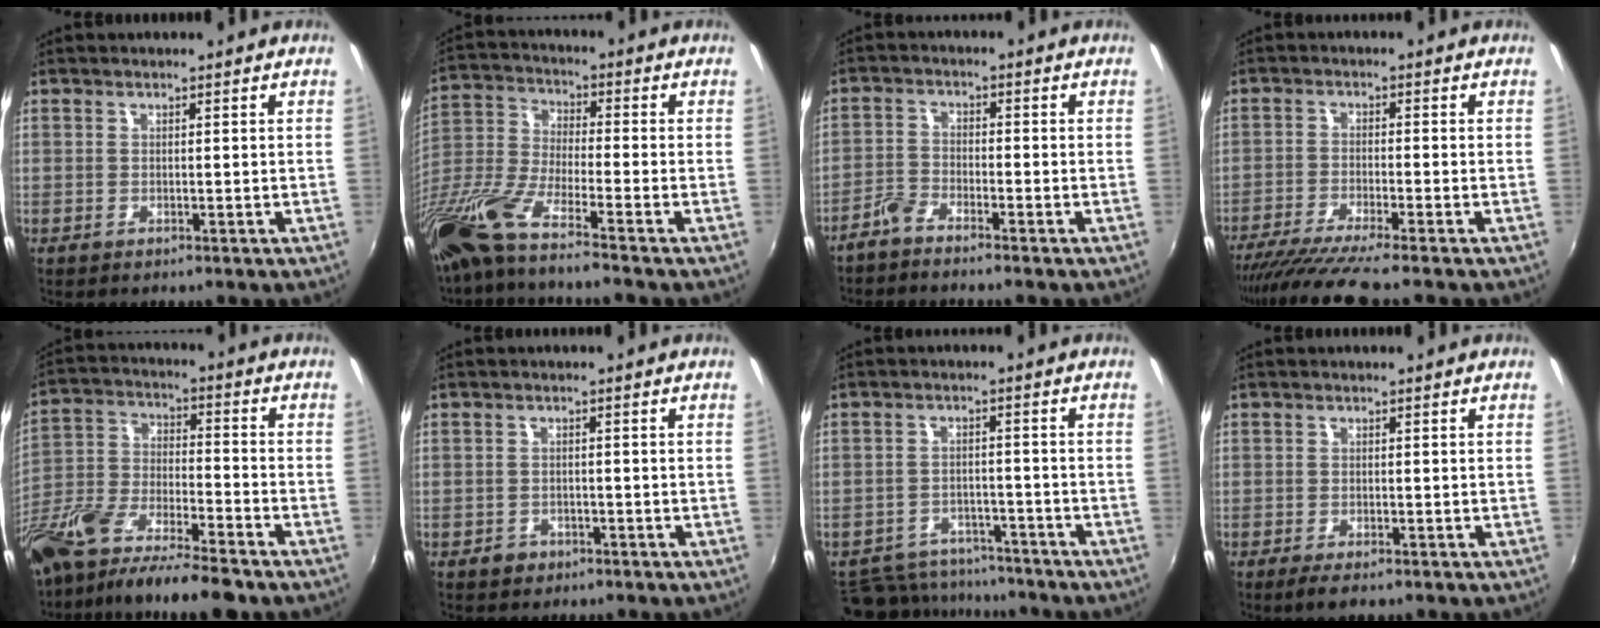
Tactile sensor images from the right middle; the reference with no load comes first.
{"total": 14.4, "force": [-10.9, 0.4, 9.5], "torque": [-0.189, -0.042, -0.215]}
{"total": 3.1, "force": [-2.8, 0.7, 1.3], "torque": [-0.042, 0.005, -0.058]}
{"total": 9.6, "force": [-8.1, -1.0, 5.0], "torque": [-0.110, -0.032, -0.137]}
{"total": 18.7, "force": [-14.2, 4.3, 11.3], "torque": [-0.229, -0.033, -0.257]}
{"total": 2.4, "force": [-1.5, 1.8, 0.5], "torque": [-0.015, 0.001, -0.020]}
{"total": 12.6, "force": [-10.9, 5.3, 3.4], "torque": [-0.092, 0.010, -0.150]}
{"total": 2.7, "force": [-1.9, 0.8, 1.8], "torque": [-0.042, -0.009, -0.035]}